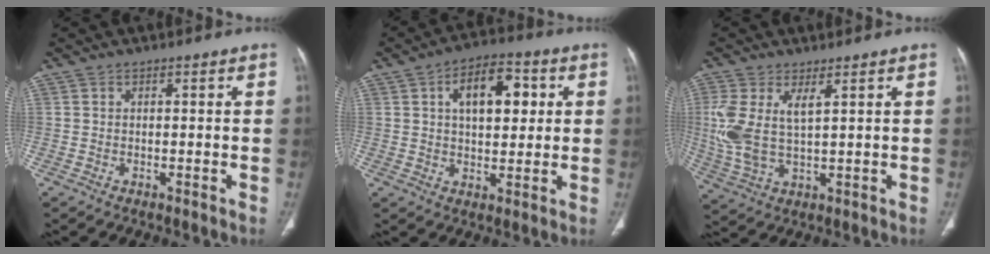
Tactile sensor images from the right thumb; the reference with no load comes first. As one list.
[{"total": 11.5, "force": [3.0, 6.4, 9.0], "torque": [-0.102, 0.009, 0.042]}, {"total": 9.3, "force": [2.4, 4.0, 8.0], "torque": [-0.199, -0.008, 0.059]}]